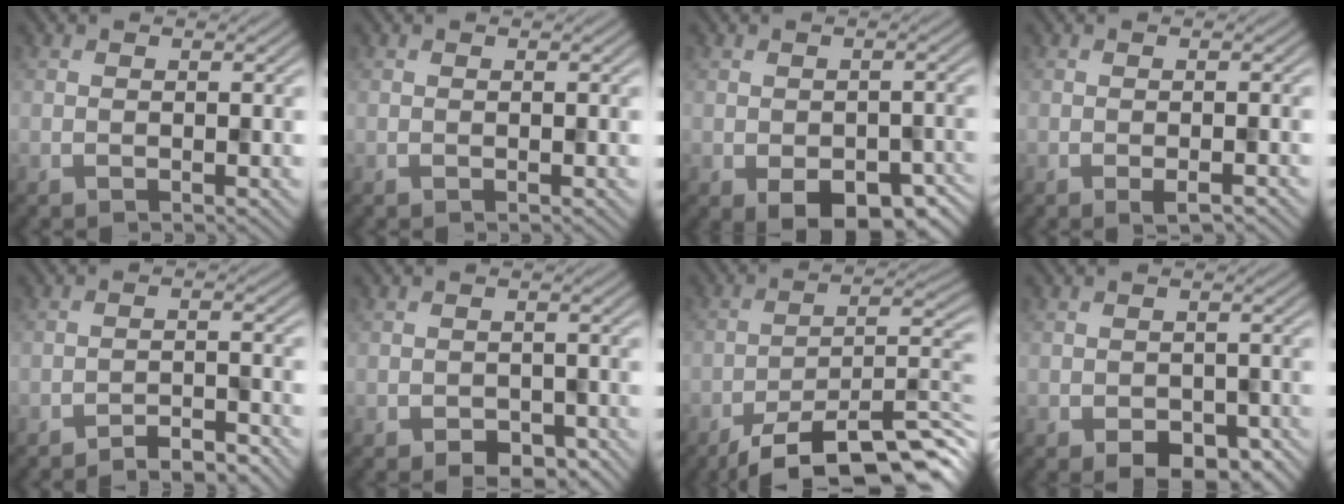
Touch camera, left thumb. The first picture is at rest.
{"total": 0.0}
{"total": 6.6, "force": [-3.4, 3.6, 4.3], "torque": [-0.057, -0.025, -0.033]}
{"total": 1.7, "force": [-0.9, 0.3, 1.3], "torque": [-0.021, -0.002, -0.014]}
{"total": 3.1, "force": [-2.8, 0.3, 1.2], "torque": [-0.014, 0.008, -0.051]}
{"total": 3.2, "force": [-1.9, 2.0, 1.6], "torque": [-0.024, -0.012, -0.028]}
{"total": 13.5, "force": [-10.0, 3.3, 8.4], "torque": [-0.143, -0.002, -0.167]}
{"total": 4.5, "force": [-2.4, 2.8, 2.5], "torque": [-0.033, -0.020, -0.030]}